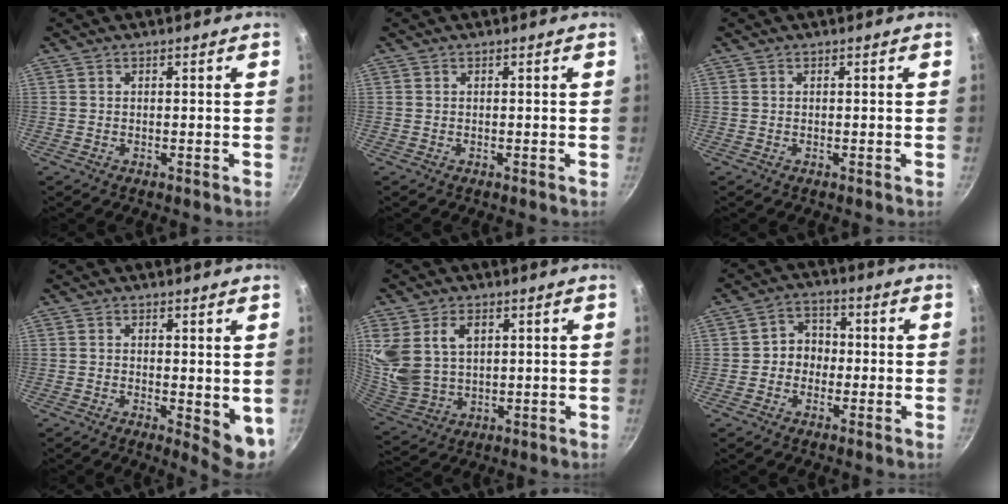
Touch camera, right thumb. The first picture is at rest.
{"total": 0.0}
{"total": 0.0}
{"total": 6.1, "force": [-0.1, 2.5, 5.5], "torque": [-0.069, -0.013, 0.001]}
{"total": 12.5, "force": [4.3, 8.7, 7.9], "torque": [-0.150, -0.027, 0.098]}
{"total": 5.6, "force": [-0.6, 4.9, 2.7], "torque": [-0.002, 0.019, -0.019]}